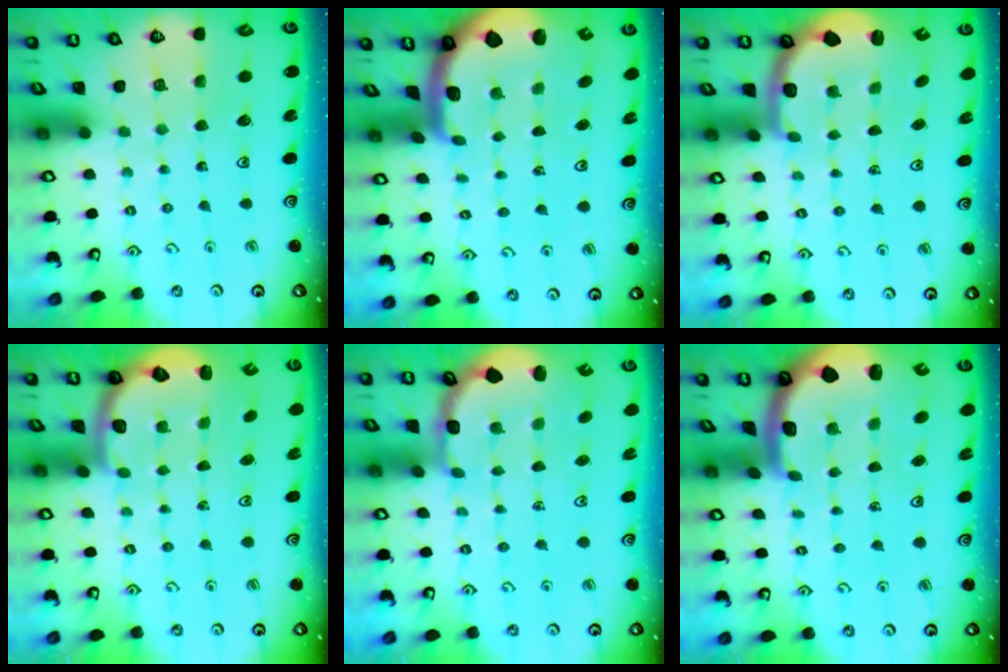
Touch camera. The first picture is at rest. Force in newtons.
{"total": 2.4, "press": 2.3, "slide": 0.5}
{"total": 2.1, "press": 1.9, "slide": 1.0}
{"total": 2.5, "press": 2.2, "slide": 1.3}
{"total": 3.5, "press": 3.0, "slide": 1.6}
{"total": 2.3, "press": 2.3, "slide": 0.5}